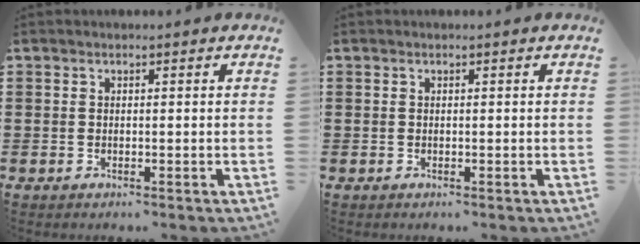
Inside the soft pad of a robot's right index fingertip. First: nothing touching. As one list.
[{"total": 0.0}]